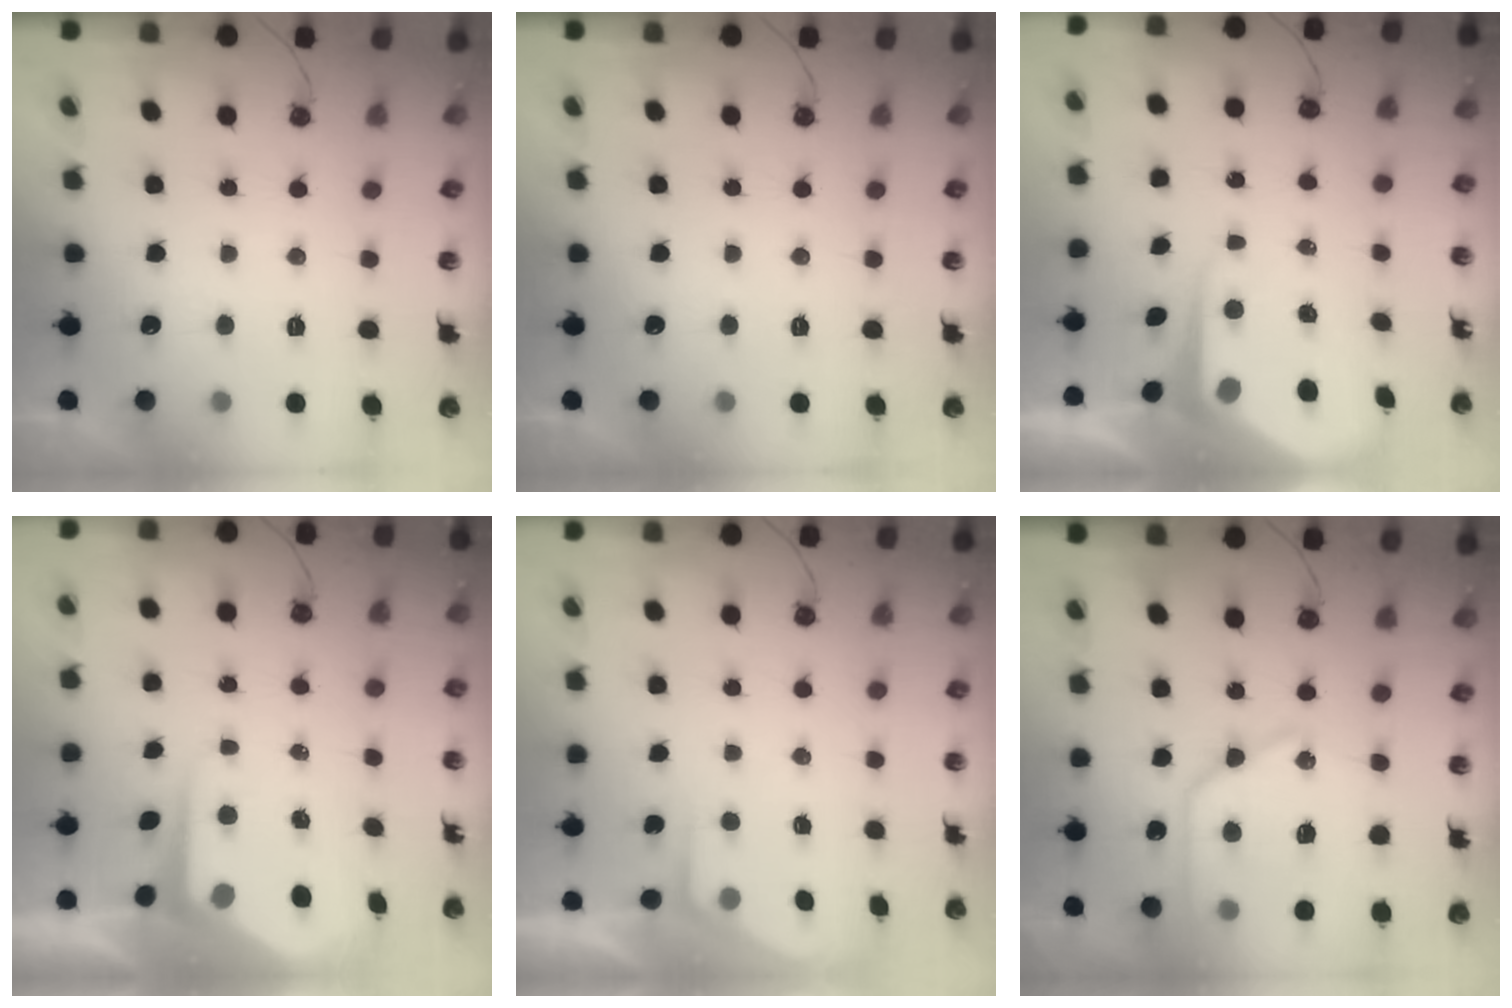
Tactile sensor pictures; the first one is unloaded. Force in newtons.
{"total": 0.0}
{"total": 9.2, "press": 9.2, "slide": 1.0}
{"total": 8.8, "press": 8.7, "slide": 1.1}
{"total": 2.2, "press": 2.2, "slide": 0.4}
{"total": 18.3, "press": 18.3, "slide": 1.4}